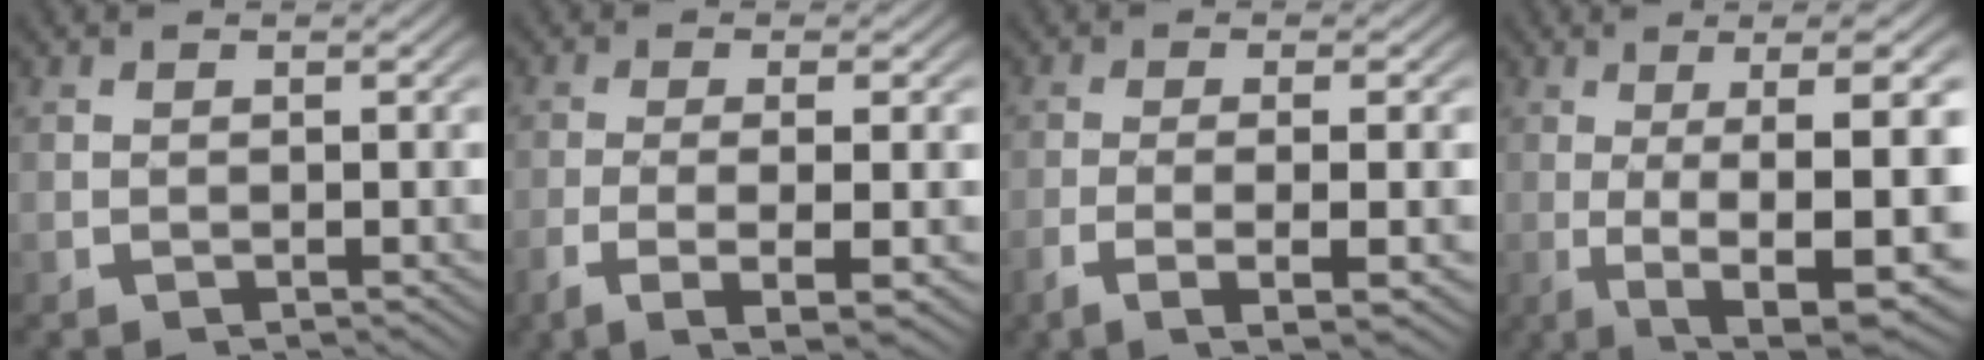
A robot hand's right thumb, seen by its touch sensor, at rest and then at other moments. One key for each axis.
{"total": 6.1, "fx": -2.2, "fy": 2.0, "fz": 5.4, "tx": -0.108, "ty": -0.017, "tz": -0.026}
{"total": 4.9, "fx": -1.7, "fy": 1.3, "fz": 4.4, "tx": -0.087, "ty": -0.008, "tz": -0.024}
{"total": 12.5, "fx": -1.9, "fy": 5.3, "fz": 11.1, "tx": -0.184, "ty": -0.031, "tz": -0.010}